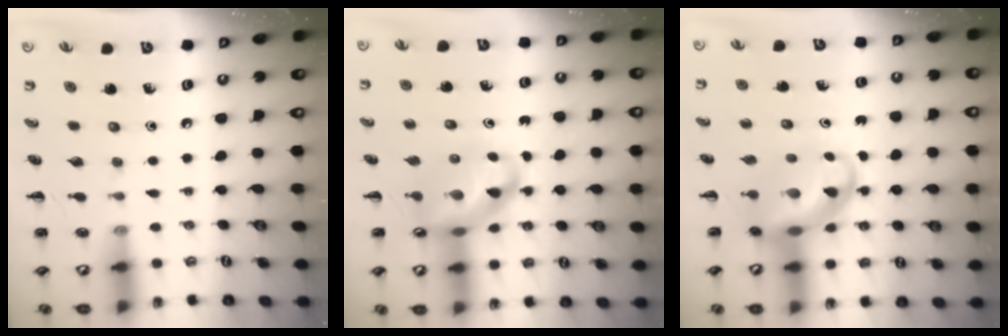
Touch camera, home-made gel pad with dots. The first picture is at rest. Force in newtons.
{"total": 10.2, "press": 9.8, "slide": 2.8}
{"total": 9.9, "press": 9.5, "slide": 2.8}